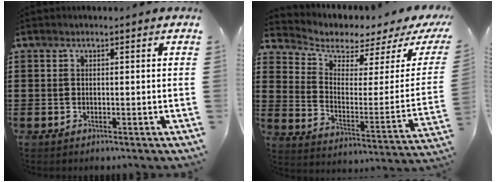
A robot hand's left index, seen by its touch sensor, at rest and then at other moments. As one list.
[{"total": 3.0, "force": [2.6, 1.2, 0.6], "torque": [-0.040, -0.032, 0.039]}]